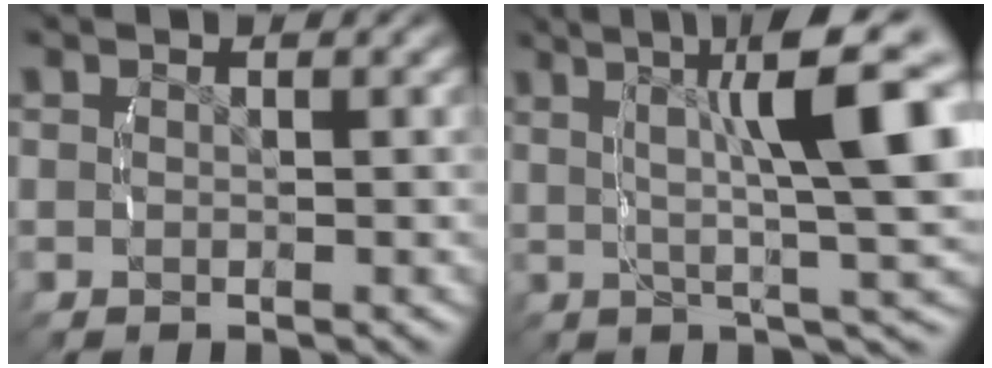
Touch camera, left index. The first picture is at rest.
{"total": 11.2, "force": [3.9, 2.7, 10.2], "torque": [-0.119, 0.037, 0.049]}